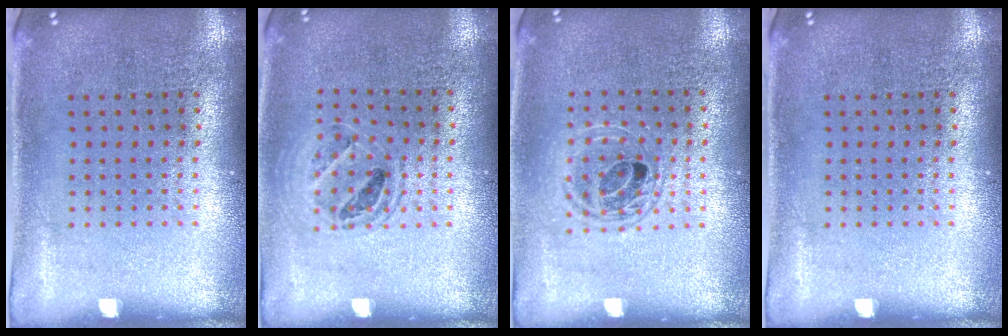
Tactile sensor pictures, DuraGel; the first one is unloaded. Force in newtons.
{"total": 1.3, "press": 1.2, "slide": 0.5}
{"total": 1.4, "press": 1.2, "slide": 0.6}
{"total": 0.0}